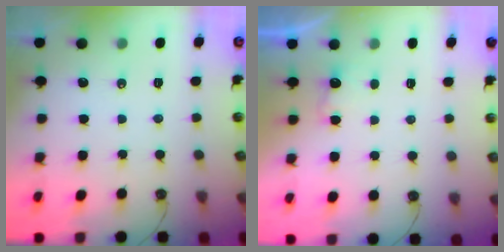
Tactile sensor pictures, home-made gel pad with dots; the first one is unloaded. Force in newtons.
{"total": 2.4, "press": 2.2, "slide": 0.9}